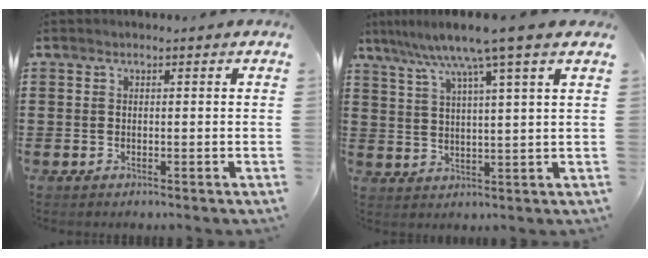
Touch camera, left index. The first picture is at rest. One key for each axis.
{"total": 7.7, "fx": 5.4, "fy": -0.7, "fz": 5.4, "tx": -0.121, "ty": -0.022, "tz": 0.087}